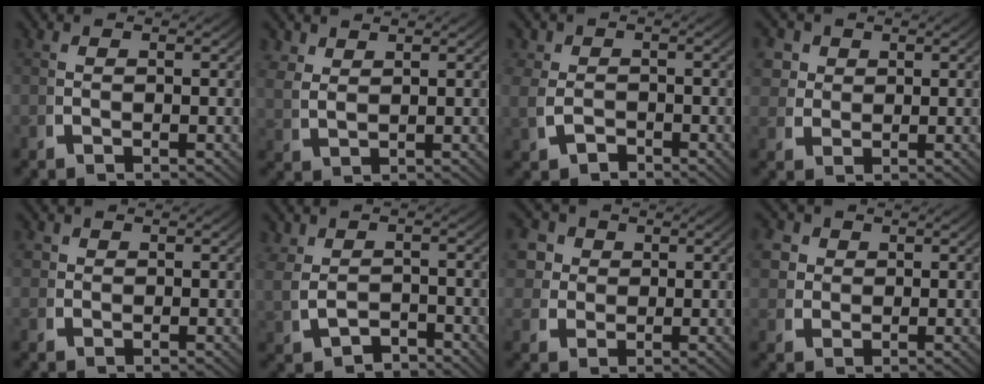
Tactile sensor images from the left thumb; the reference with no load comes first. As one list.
[{"total": 2.5, "force": [2.1, 1.1, 0.8], "torque": [-0.021, -0.001, 0.050]}, {"total": 3.1, "force": [-0.8, 2.8, 1.2], "torque": [-0.043, -0.020, -0.007]}, {"total": 4.6, "force": [2.1, 3.7, 1.9], "torque": [-0.045, -0.005, 0.041]}, {"total": 1.8, "force": [0.7, 1.5, 0.6], "torque": [-0.018, -0.008, 0.017]}, {"total": 2.6, "force": [-0.9, 2.1, 1.3], "torque": [-0.034, -0.019, -0.002]}, {"total": 6.0, "force": [2.3, 5.0, 2.5], "torque": [-0.064, -0.007, 0.041]}, {"total": 4.7, "force": [1.8, 3.9, 2.0], "torque": [-0.051, -0.007, 0.036]}]